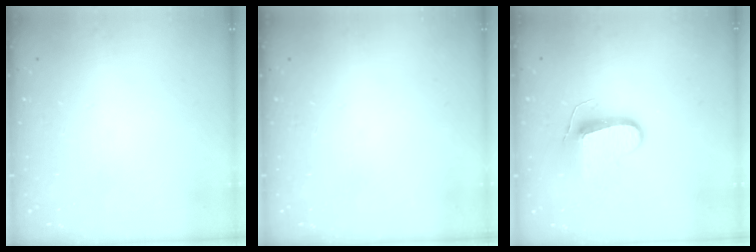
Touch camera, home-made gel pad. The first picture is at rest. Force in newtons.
{"total": 0.0}
{"total": 9.3, "press": 9.3, "slide": 0.3}